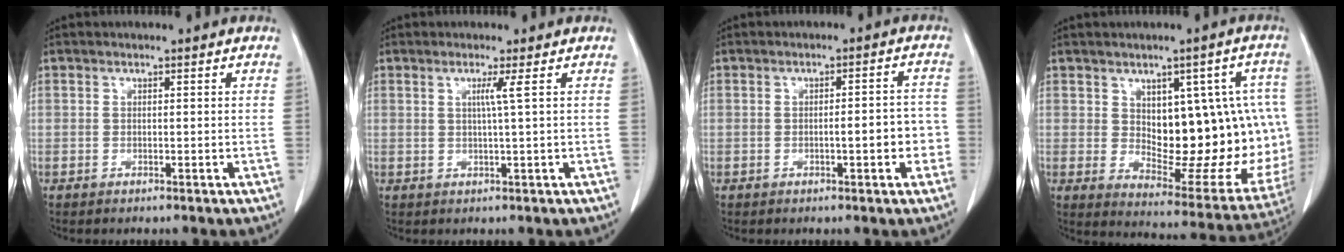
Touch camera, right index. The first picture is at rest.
{"total": 1.9, "force": [0.6, -0.8, 1.6], "torque": [-0.028, -0.003, 0.010]}
{"total": 4.6, "force": [-1.3, 1.1, 4.2], "torque": [-0.058, 0.017, -0.013]}
{"total": 18.7, "force": [1.3, 8.6, 16.6], "torque": [-0.174, 0.014, 0.042]}